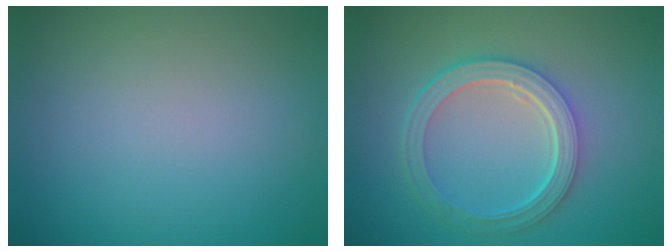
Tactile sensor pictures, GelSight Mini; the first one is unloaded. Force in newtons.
{"total": 5.0, "press": 3.7, "slide": 3.3}